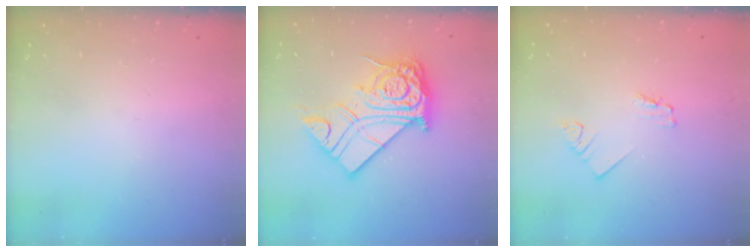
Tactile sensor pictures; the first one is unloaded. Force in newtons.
{"total": 19.5, "press": 19.4, "slide": 1.6}
{"total": 1.7, "press": 1.7, "slide": 0.3}